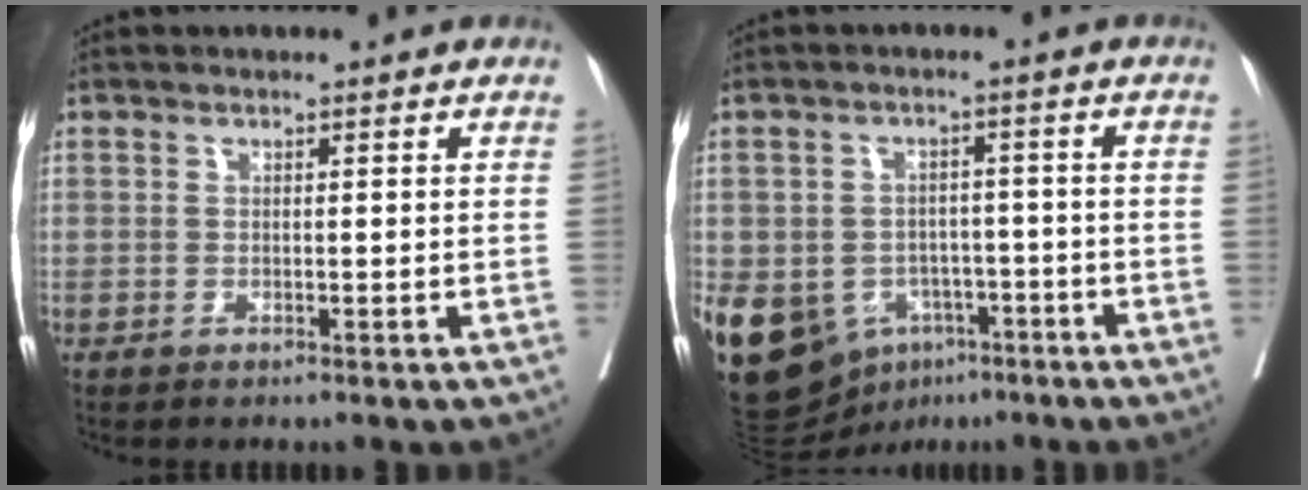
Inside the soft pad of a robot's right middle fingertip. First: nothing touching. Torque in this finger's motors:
{"motor_torque": [1.36, -0.78, 1.05, 0.21]}